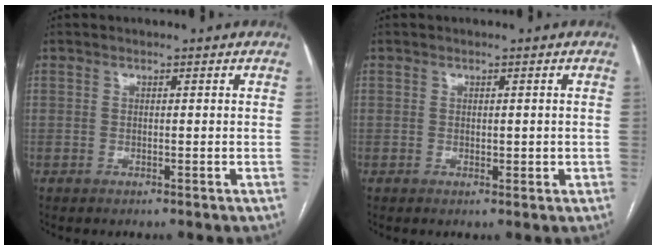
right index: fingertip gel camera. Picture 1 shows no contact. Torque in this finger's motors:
{"motor_torque": [0.12, 0.31, 0.11, 0.04]}